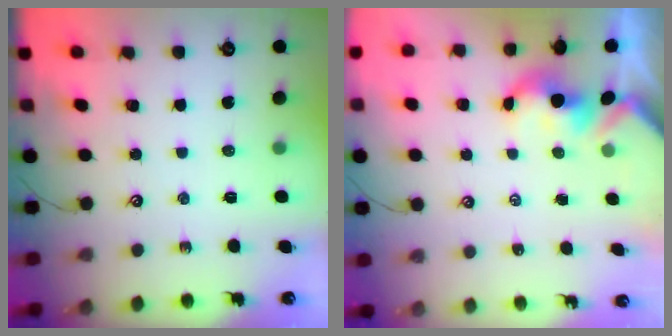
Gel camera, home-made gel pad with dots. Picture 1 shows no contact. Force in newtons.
{"total": 2.4, "press": 2.4, "slide": 0.3}